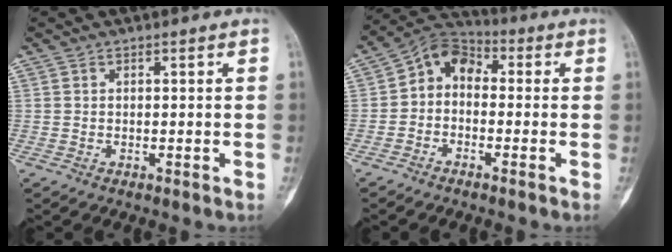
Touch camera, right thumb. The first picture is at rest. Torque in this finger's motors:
{"motor_torque": [0.37, 0.50, 0.33, -0.53, 0.13]}